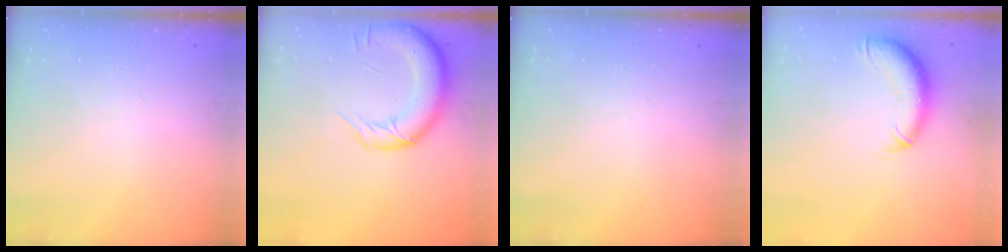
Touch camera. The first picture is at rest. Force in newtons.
{"total": 13.9, "press": 13.4, "slide": 3.7}
{"total": 0.0}
{"total": 10.9, "press": 10.6, "slide": 2.3}